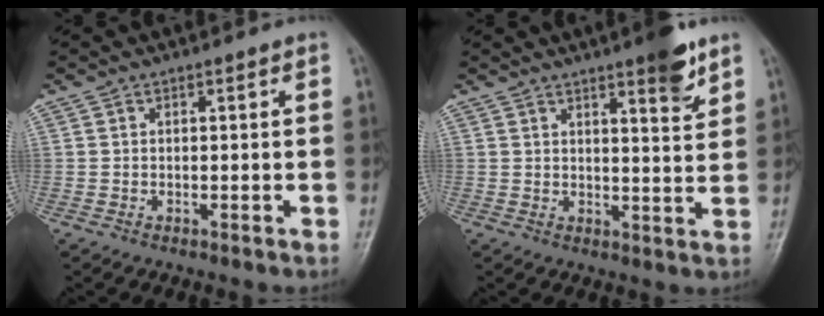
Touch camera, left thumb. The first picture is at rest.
{"total": 6.7, "force": [4.4, 1.2, 4.8], "torque": [-0.059, -0.029, 0.060]}